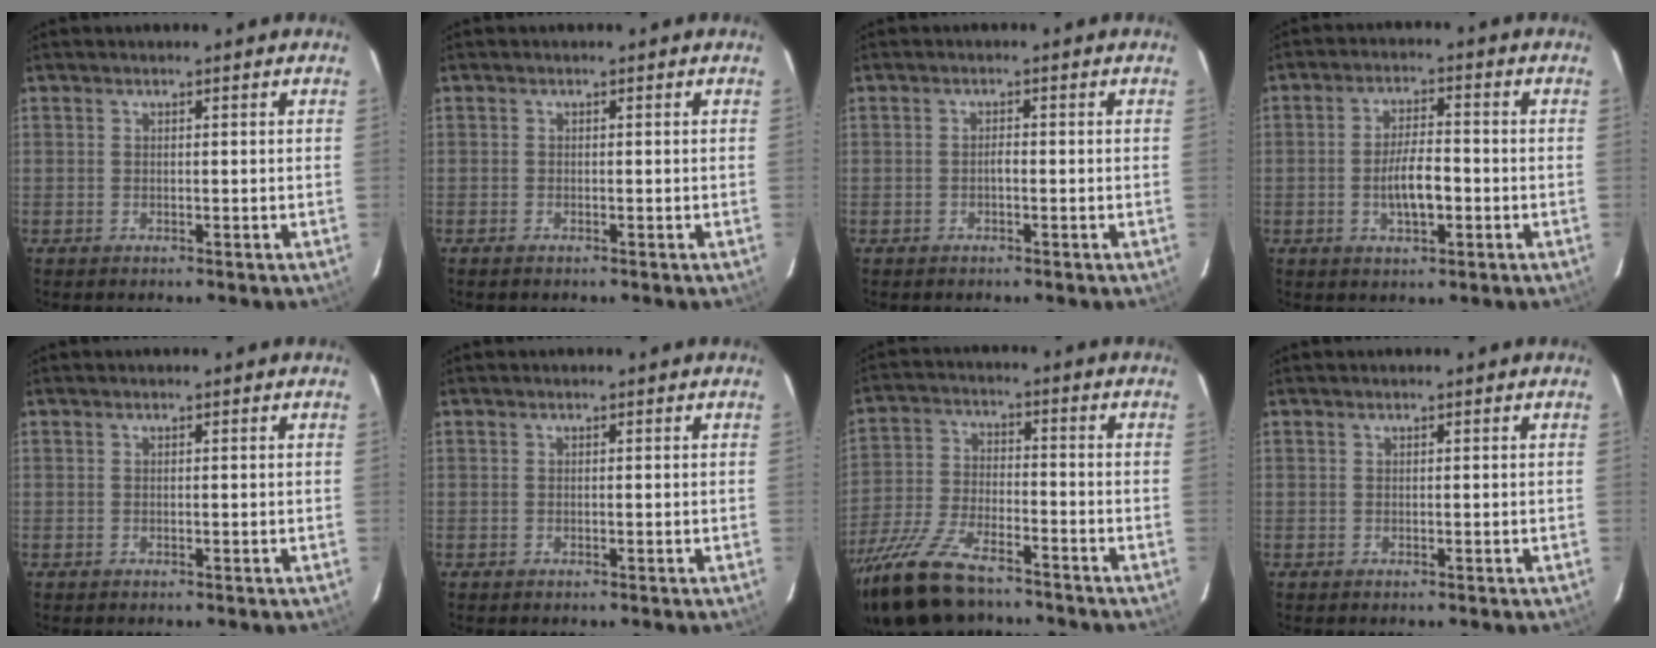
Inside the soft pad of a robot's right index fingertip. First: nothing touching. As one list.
[{"total": 0.7, "force": [-0.6, 0.2, 0.2], "torque": [-0.006, -0.003, -0.014]}, {"total": 0.9, "force": [-0.4, 0.3, 0.7], "torque": [-0.013, 0.005, -0.009]}, {"total": 6.4, "force": [-1.7, 2.3, 5.7], "torque": [-0.111, 0.000, -0.026]}, {"total": 0.0}, {"total": 0.0}, {"total": 17.3, "force": [-13.6, 6.0, 8.9], "torque": [-0.199, -0.033, -0.248]}, {"total": 0.0}]